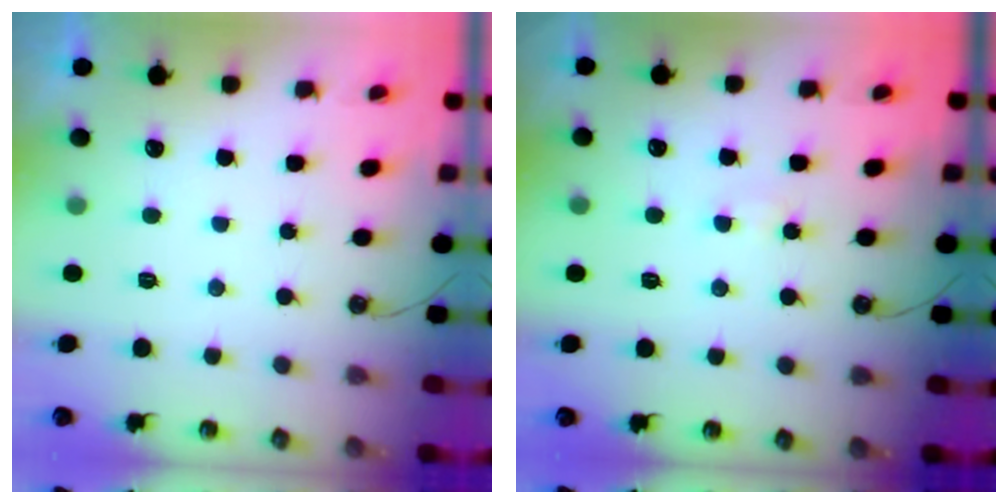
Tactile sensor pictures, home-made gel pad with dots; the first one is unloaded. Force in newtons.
{"total": 2.4, "press": 2.3, "slide": 0.4}